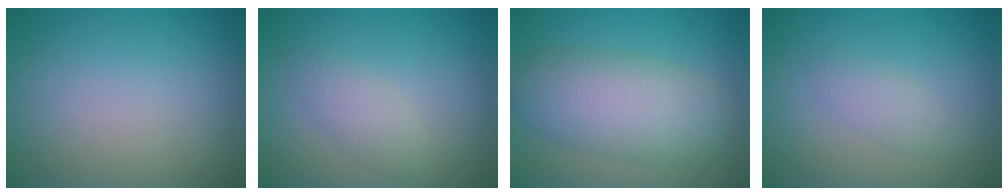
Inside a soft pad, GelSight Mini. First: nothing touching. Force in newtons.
{"total": 2.0, "press": 2.0, "slide": 0.1}
{"total": 6.9, "press": 6.9, "slide": 0.2}
{"total": 1.5, "press": 1.5, "slide": 0.1}